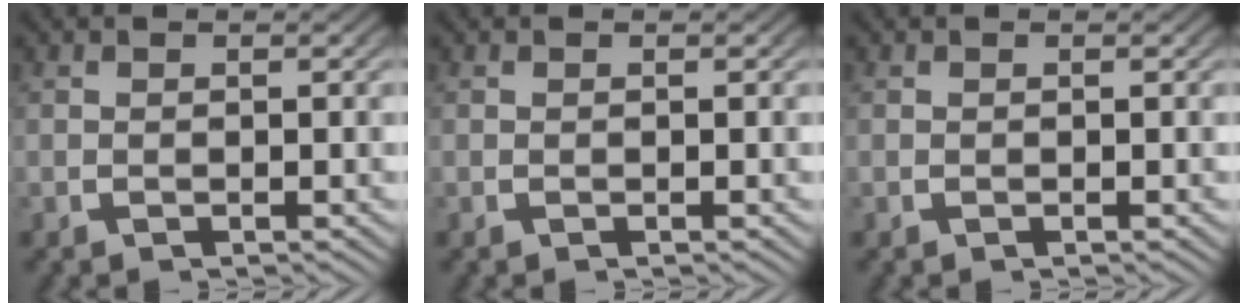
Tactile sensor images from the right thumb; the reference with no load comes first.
{"total": 0.0}
{"total": 0.0}